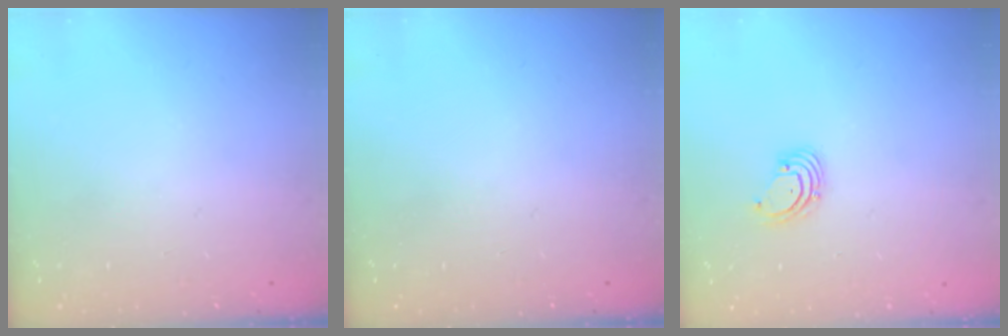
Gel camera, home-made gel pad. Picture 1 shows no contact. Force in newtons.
{"total": 0.0}
{"total": 1.8, "press": 1.8, "slide": 0.2}